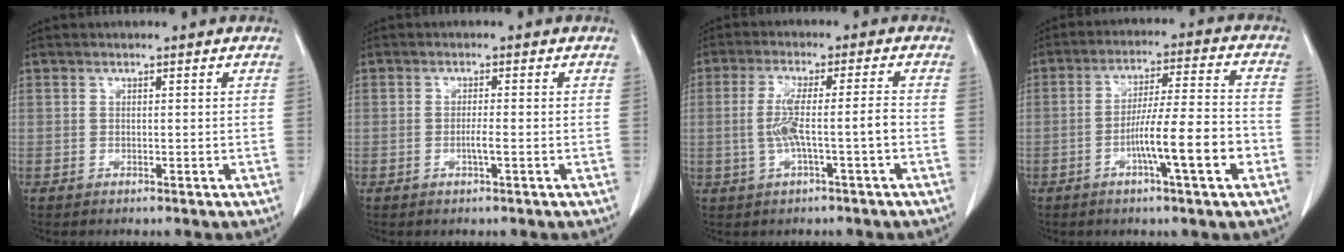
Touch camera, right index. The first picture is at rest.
{"total": 2.0, "force": [-0.6, -0.3, 1.8], "torque": [-0.036, -0.002, -0.013]}
{"total": 6.5, "force": [-1.3, -0.1, 6.3], "torque": [-0.127, 0.011, -0.020]}
{"total": 11.0, "force": [-4.0, 0.2, 10.3], "torque": [-0.170, 0.004, -0.066]}